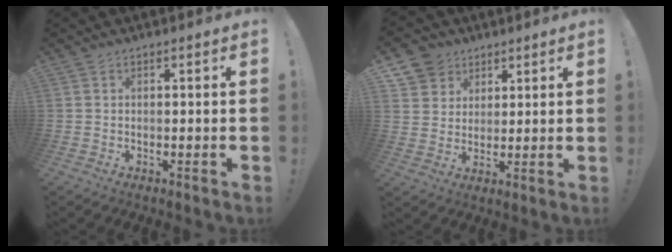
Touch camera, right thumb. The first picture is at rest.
{"total": 8.0, "force": [4.6, 6.4, 1.0], "torque": [-0.010, -0.036, 0.091]}